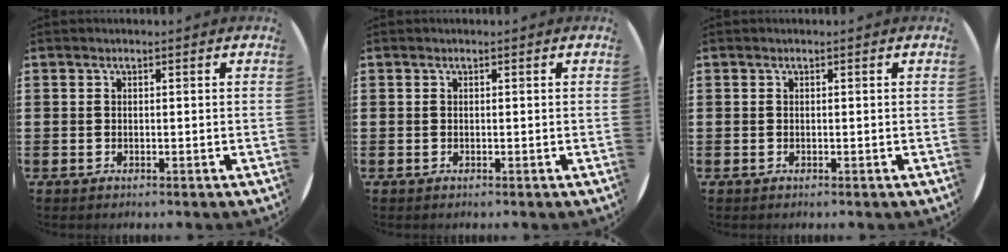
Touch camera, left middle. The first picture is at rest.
{"total": 0.0}
{"total": 0.0}